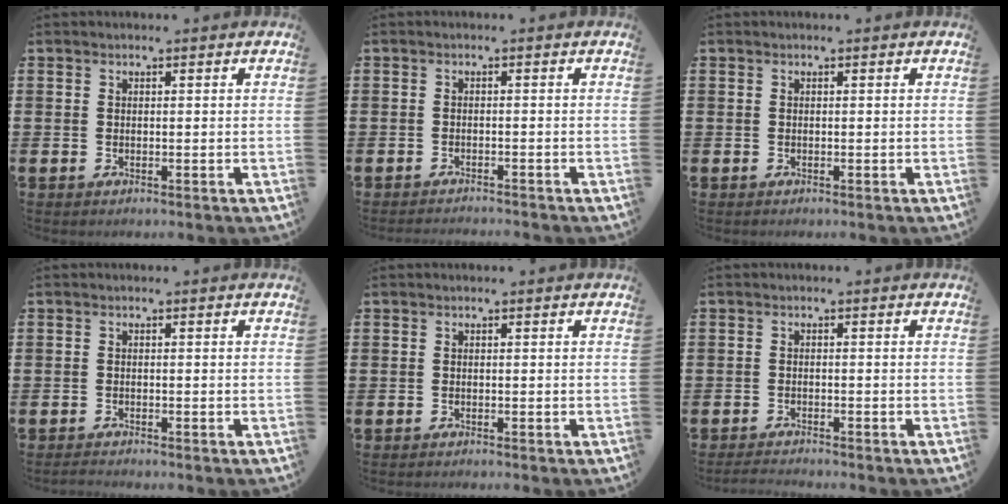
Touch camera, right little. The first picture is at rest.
{"total": 1.1, "force": [-1.0, -0.2, -0.1], "torque": [0.000, 0.001, -0.021]}
{"total": 0.0}
{"total": 0.7, "force": [-0.7, 0.0, 0.2], "torque": [-0.005, -0.003, -0.014]}
{"total": 0.0}
{"total": 1.3, "force": [-1.2, 0.0, 0.3], "torque": [-0.006, 0.001, -0.025]}